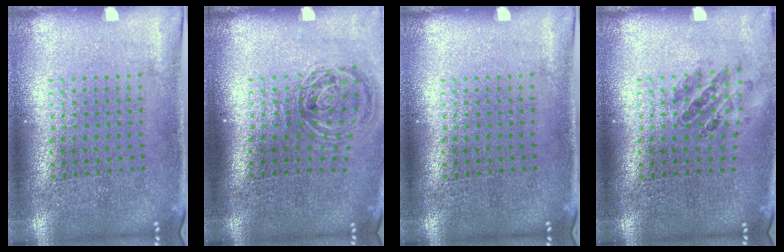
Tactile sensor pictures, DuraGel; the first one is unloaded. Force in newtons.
{"total": 1.2, "press": 1.0, "slide": 0.6}
{"total": 0.0}
{"total": 0.8, "press": 0.8, "slide": 0.1}